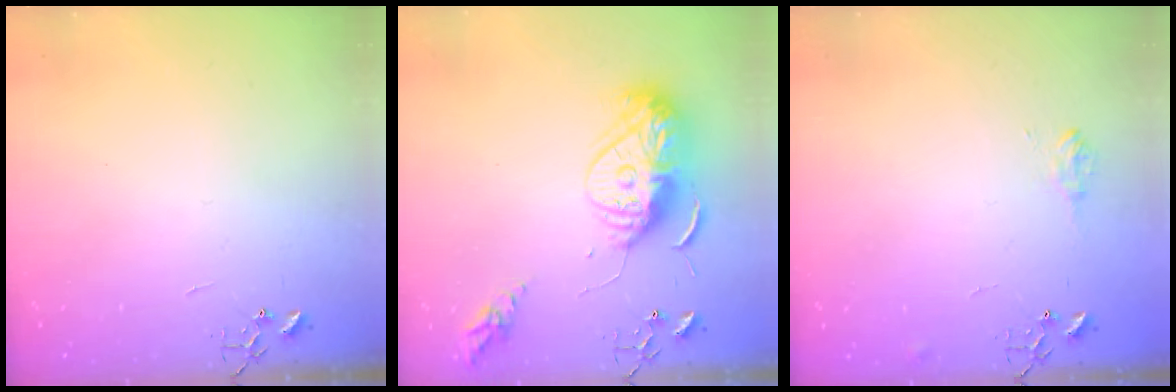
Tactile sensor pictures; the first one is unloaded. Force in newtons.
{"total": 14.7, "press": 14.6, "slide": 1.3}
{"total": 7.2, "press": 7.1, "slide": 0.9}